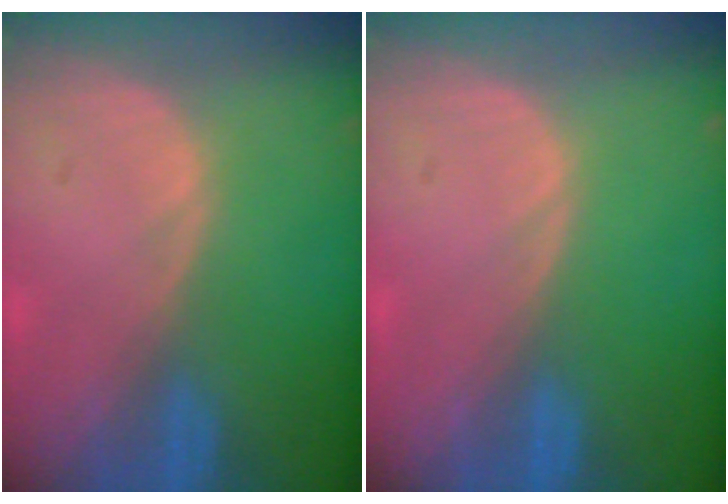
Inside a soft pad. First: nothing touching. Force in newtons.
{"total": 0.0}